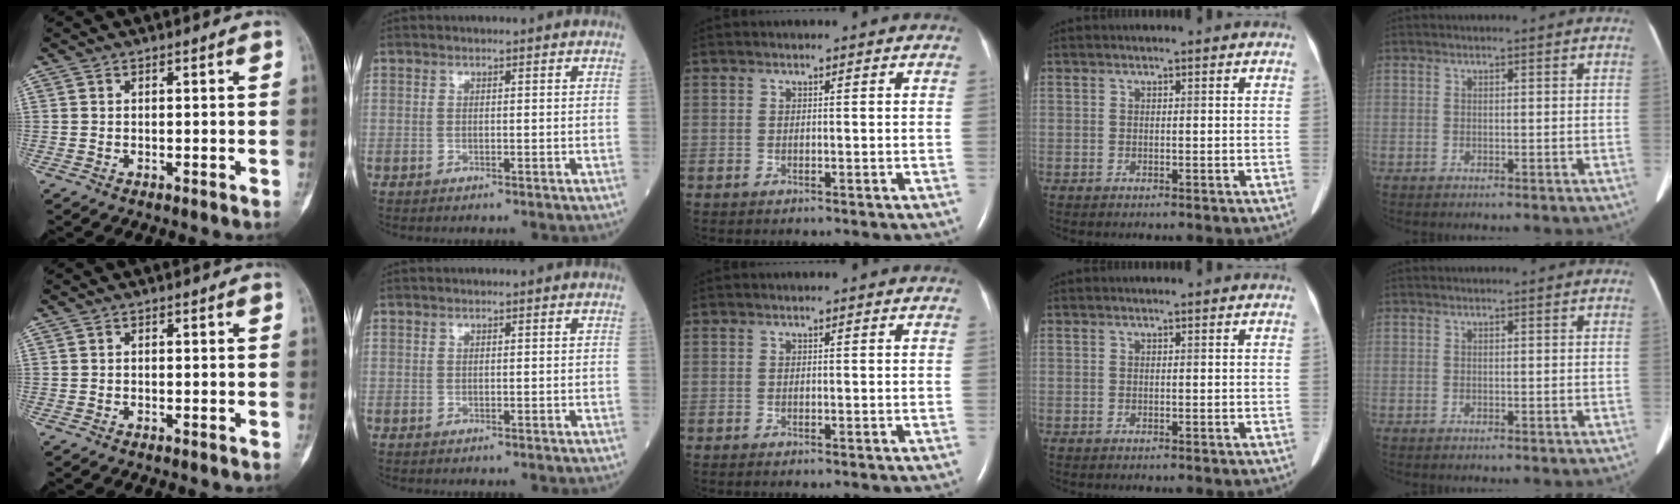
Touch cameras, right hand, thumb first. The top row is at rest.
{}